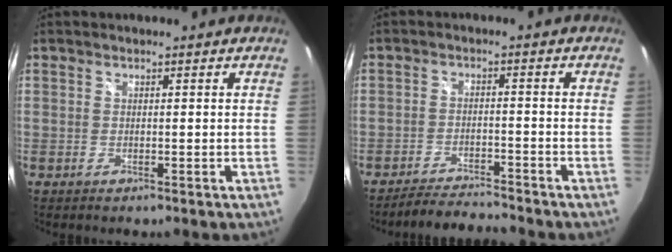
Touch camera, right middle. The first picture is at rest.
{"total": 7.0, "force": [-6.8, 0.1, 1.7], "torque": [-0.051, -0.001, -0.111]}